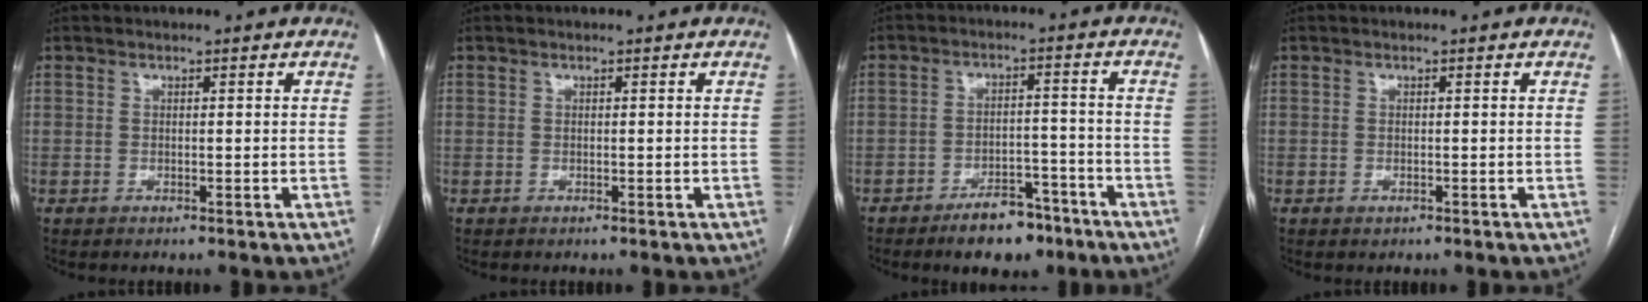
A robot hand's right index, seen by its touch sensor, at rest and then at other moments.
{"total": 0.0}
{"total": 7.6, "force": [-5.5, 3.3, 4.0], "torque": [-0.058, 0.011, -0.084]}
{"total": 0.6, "force": [-0.3, 0.3, 0.4], "torque": [-0.006, 0.000, -0.003]}